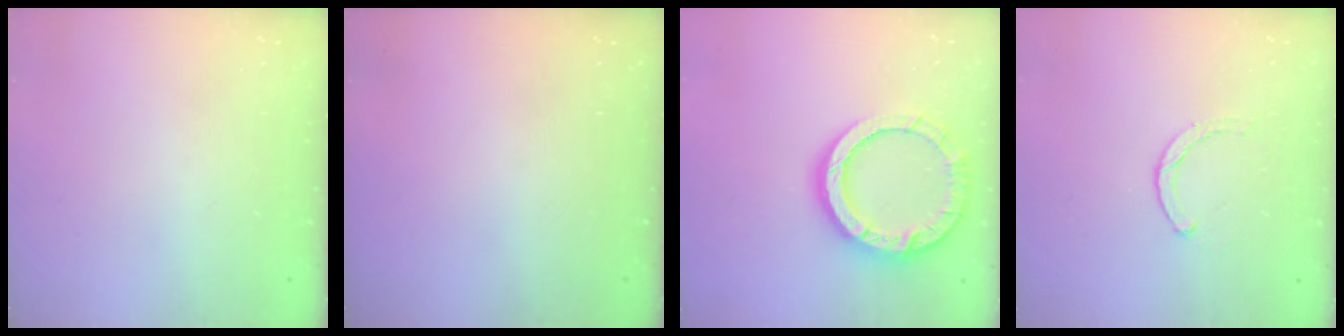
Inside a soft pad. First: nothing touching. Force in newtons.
{"total": 0.0}
{"total": 16.2, "press": 16.2, "slide": 1.4}
{"total": 0.6, "press": 0.6, "slide": 0.2}